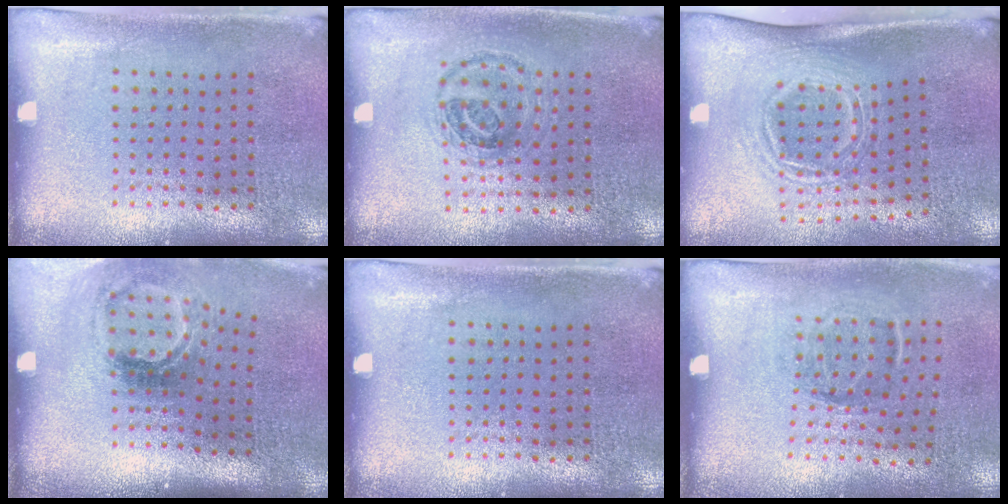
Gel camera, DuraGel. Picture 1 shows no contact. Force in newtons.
{"total": 1.0, "press": 0.9, "slide": 0.5}
{"total": 1.7, "press": 1.1, "slide": 1.2}
{"total": 2.1, "press": 1.3, "slide": 1.6}
{"total": 0.0}
{"total": 1.2, "press": 0.8, "slide": 0.8}